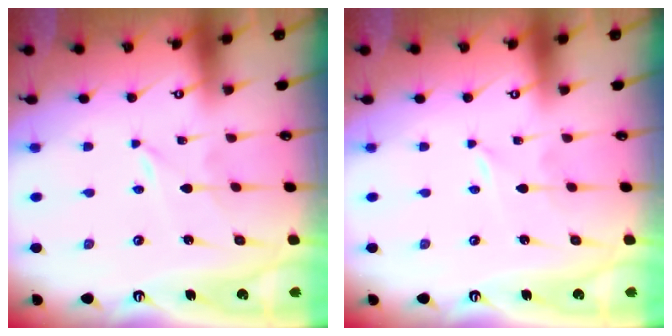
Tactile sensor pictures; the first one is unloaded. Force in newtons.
{"total": 0.0}